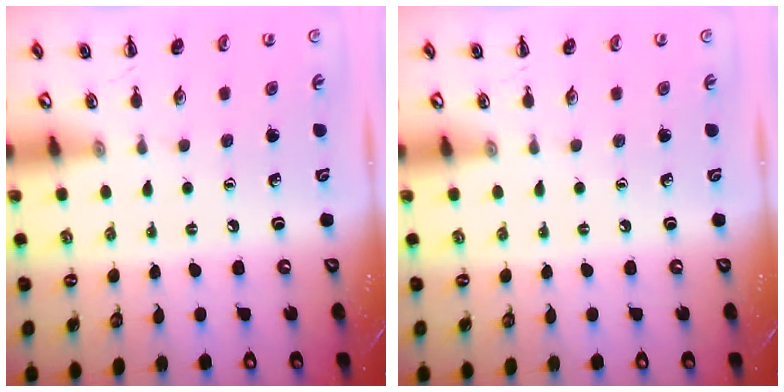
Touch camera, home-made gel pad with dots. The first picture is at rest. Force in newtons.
{"total": 0.0}